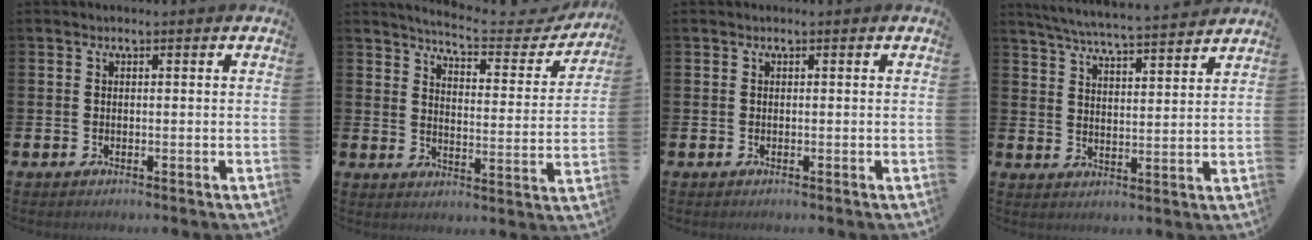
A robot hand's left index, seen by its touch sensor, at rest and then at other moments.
{"total": 5.6, "force": [5.3, 0.7, 1.6], "torque": [-0.042, -0.041, 0.084]}
{"total": 0.0}
{"total": 5.9, "force": [5.7, -0.2, 1.2], "torque": [-0.048, -0.041, 0.100]}